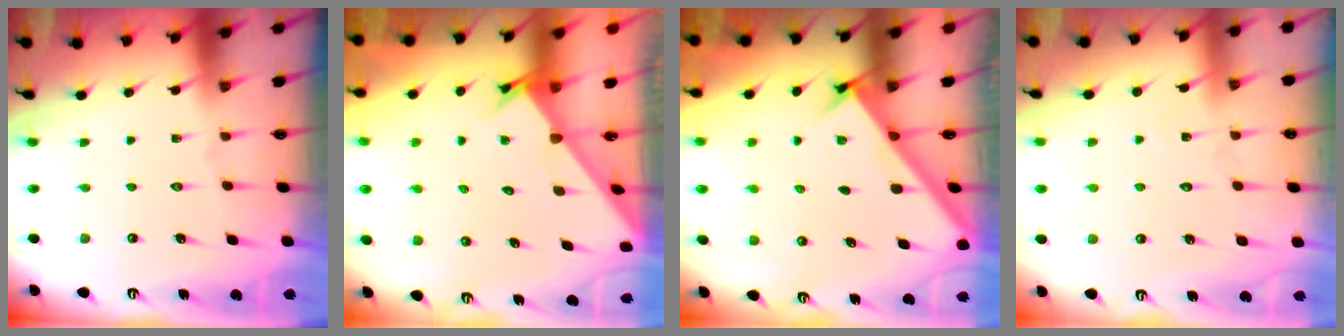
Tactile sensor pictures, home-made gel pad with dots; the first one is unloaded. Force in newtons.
{"total": 1.6, "press": 1.6, "slide": 0.1}
{"total": 2.8, "press": 2.7, "slide": 0.4}
{"total": 6.5, "press": 6.4, "slide": 0.5}